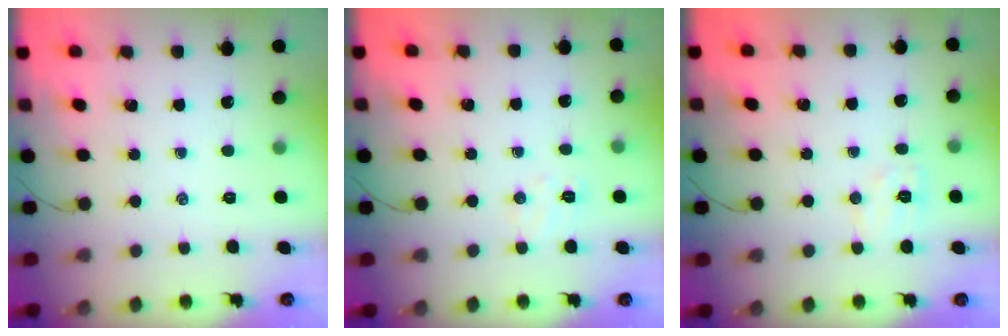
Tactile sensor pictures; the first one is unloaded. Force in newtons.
{"total": 5.0, "press": 4.9, "slide": 1.1}
{"total": 5.8, "press": 5.7, "slide": 1.1}